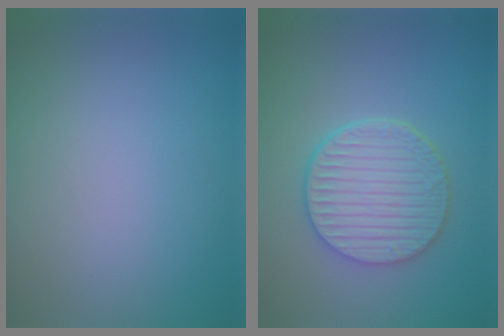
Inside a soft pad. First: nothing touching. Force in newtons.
{"total": 5.2, "press": 4.3, "slide": 2.9}